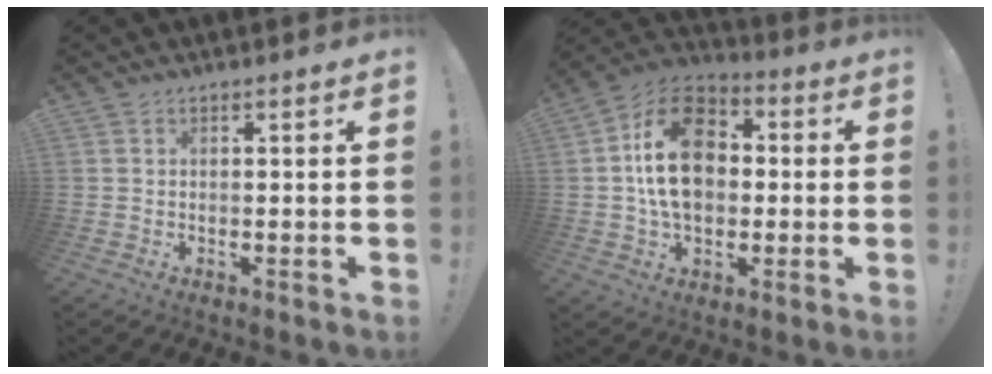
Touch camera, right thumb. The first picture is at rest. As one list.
[{"total": 19.4, "force": [2.0, 14.0, 13.3], "torque": [-0.227, 0.016, 0.035]}]